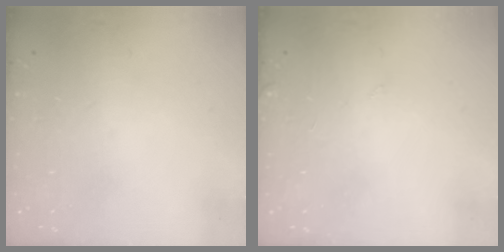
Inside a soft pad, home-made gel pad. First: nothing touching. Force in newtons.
{"total": 1.5, "press": 1.5, "slide": 0.1}